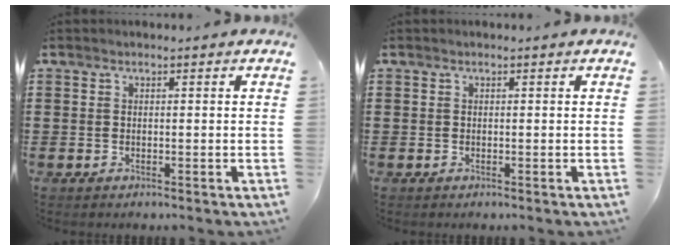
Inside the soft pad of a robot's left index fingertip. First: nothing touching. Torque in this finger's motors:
{"motor_torque": [0.04, 0.15, 0.06, 0.00]}